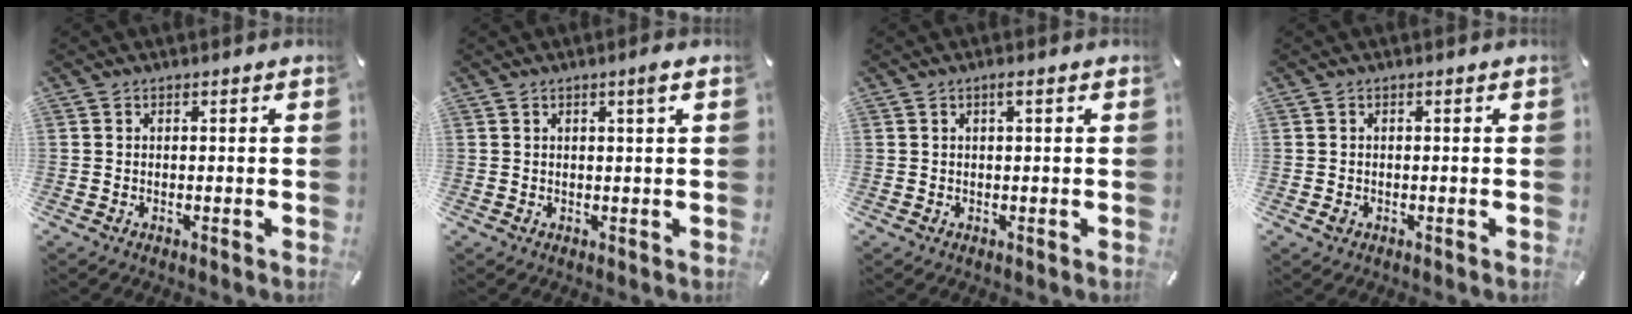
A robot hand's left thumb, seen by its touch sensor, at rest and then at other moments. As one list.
[{"total": 2.3, "force": [1.0, 0.1, 2.0], "torque": [-0.040, 0.001, 0.015]}, {"total": 1.7, "force": [0.5, 0.2, 1.6], "torque": [-0.031, 0.002, 0.007]}, {"total": 1.0, "force": [-0.3, 0.8, 0.6], "torque": [-0.012, 0.001, -0.006]}]